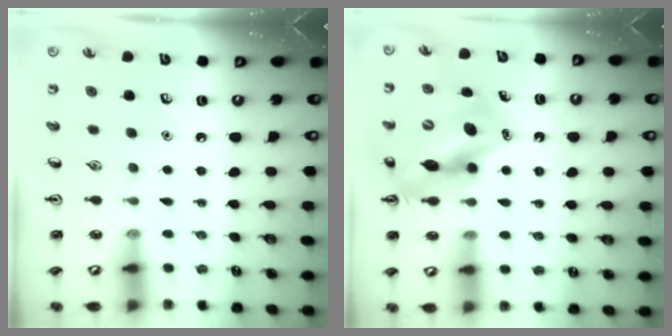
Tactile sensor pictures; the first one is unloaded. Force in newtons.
{"total": 12.8, "press": 12.2, "slide": 3.9}